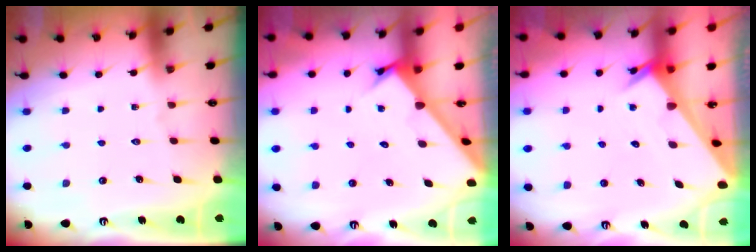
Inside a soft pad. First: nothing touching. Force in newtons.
{"total": 2.4, "press": 2.4, "slide": 0.2}
{"total": 3.3, "press": 3.3, "slide": 0.3}